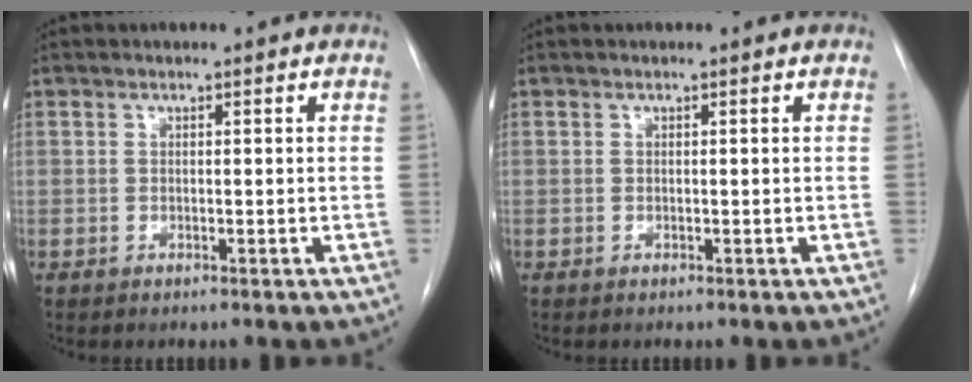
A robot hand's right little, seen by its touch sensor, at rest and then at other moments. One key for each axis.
{"total": 0.0}